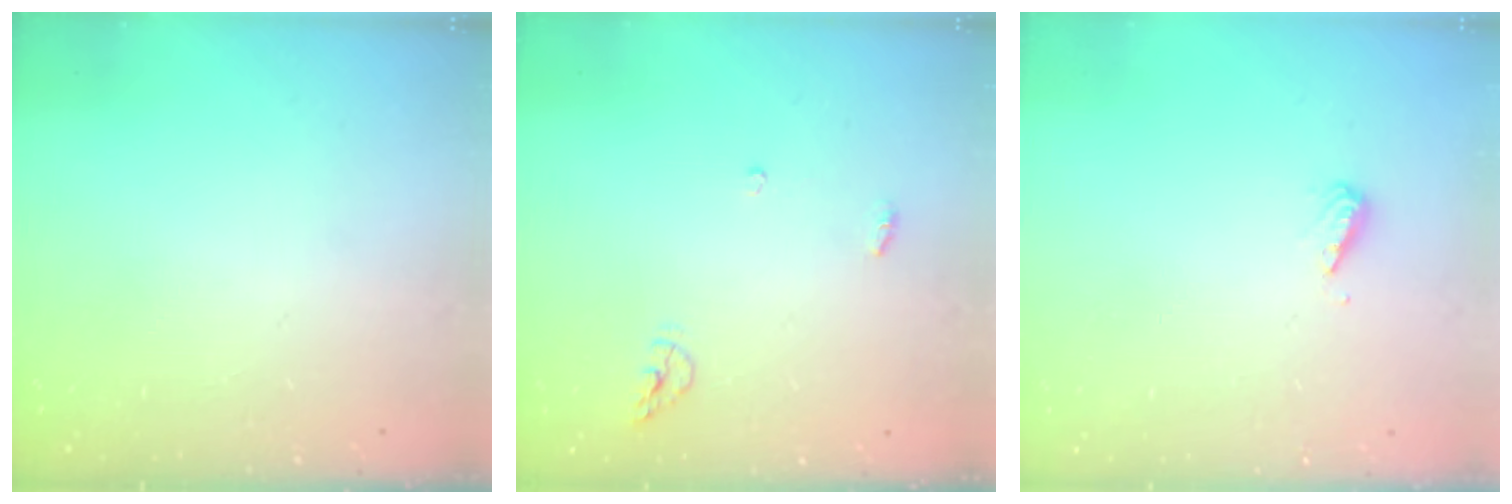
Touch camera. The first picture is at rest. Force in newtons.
{"total": 4.7, "press": 4.7, "slide": 0.2}
{"total": 5.2, "press": 5.2, "slide": 0.5}